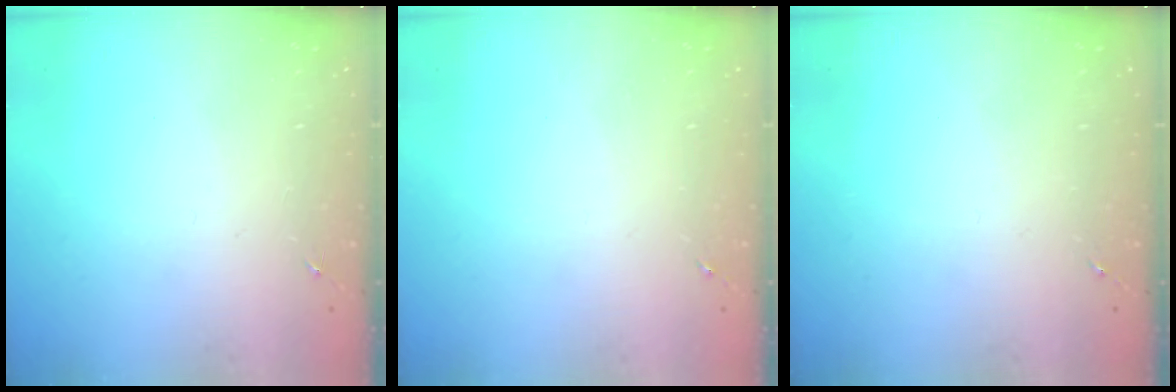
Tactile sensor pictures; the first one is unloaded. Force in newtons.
{"total": 0.0}
{"total": 0.0}